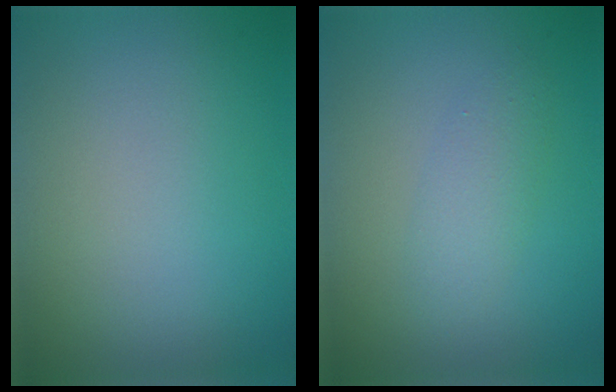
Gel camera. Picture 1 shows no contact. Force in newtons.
{"total": 2.0, "press": 2.0, "slide": 0.1}